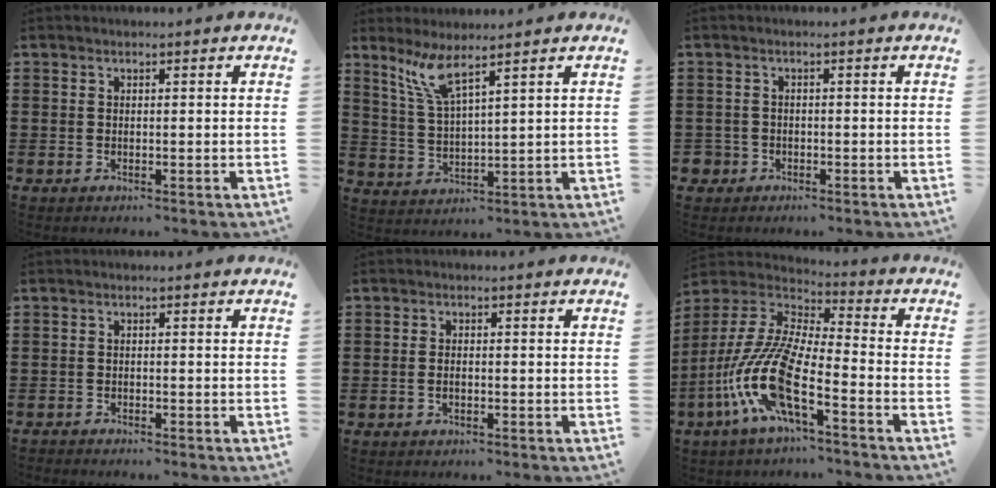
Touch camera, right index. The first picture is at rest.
{"total": 5.6, "force": [3.9, 0.4, 4.0], "torque": [-0.097, -0.007, 0.067]}
{"total": 1.9, "force": [-1.1, 1.5, 0.2], "torque": [-0.017, -0.001, -0.029]}
{"total": 0.8, "force": [-0.8, 0.0, -0.1], "torque": [0.001, 0.003, -0.018]}
{"total": 1.2, "force": [-0.3, 0.6, 1.0], "torque": [-0.020, 0.002, -0.006]}
{"total": 13.1, "force": [-6.8, 3.3, 10.8], "torque": [-0.259, -0.017, -0.144]}